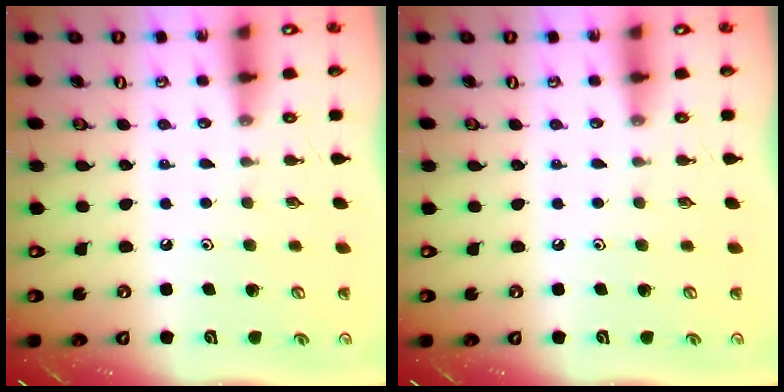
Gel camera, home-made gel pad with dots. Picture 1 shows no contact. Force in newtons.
{"total": 0.0}